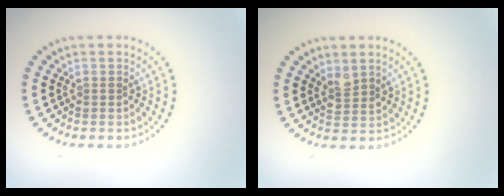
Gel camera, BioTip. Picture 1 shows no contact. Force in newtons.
{"total": 1.6, "press": 1.4, "slide": 0.8}